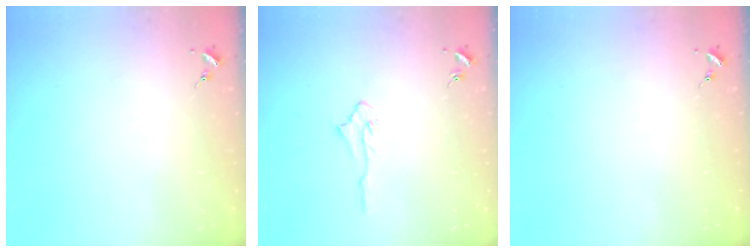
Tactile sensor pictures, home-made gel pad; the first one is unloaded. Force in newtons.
{"total": 4.1, "press": 4.0, "slide": 0.6}
{"total": 0.0}